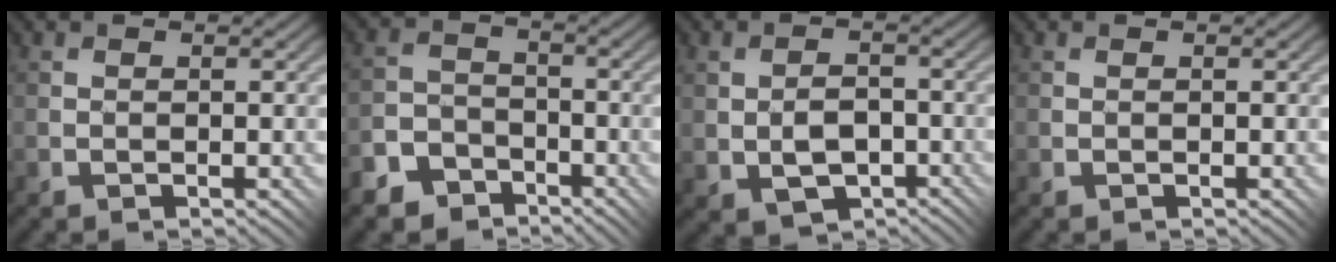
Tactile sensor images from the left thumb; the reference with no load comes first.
{"total": 6.2, "force": [-4.7, 3.9, 1.0], "torque": [-0.023, -0.002, -0.095]}
{"total": 5.2, "force": [-1.2, 3.4, 3.7], "torque": [-0.080, -0.005, -0.022]}
{"total": 0.0}